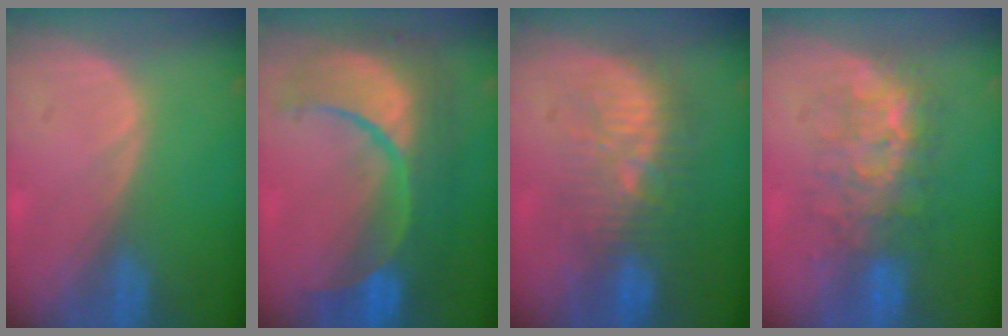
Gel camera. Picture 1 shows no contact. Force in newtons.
{"total": 12.5, "press": 12.4, "slide": 1.4}
{"total": 9.5, "press": 9.1, "slide": 2.8}
{"total": 7.7, "press": 7.6, "slide": 1.4}